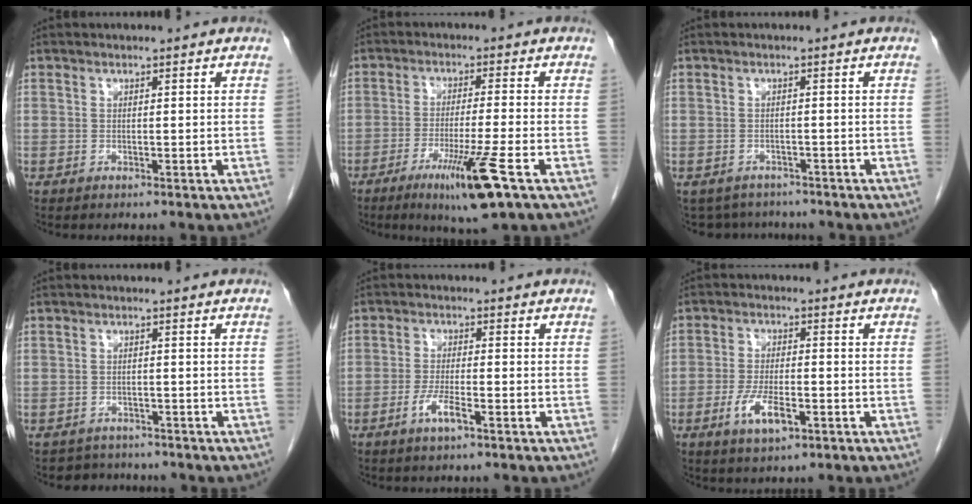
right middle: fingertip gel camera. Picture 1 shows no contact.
{"total": 9.3, "force": [-4.8, -0.6, 8.0], "torque": [-0.139, -0.027, -0.080]}
{"total": 5.6, "force": [-5.0, 2.7, 0.4], "torque": [-0.003, 0.002, -0.065]}
{"total": 3.2, "force": [-2.8, 1.4, -0.6], "torque": [0.005, 0.003, -0.044]}
{"total": 3.8, "force": [-2.0, 0.5, 3.3], "torque": [-0.067, -0.003, -0.038]}
{"total": 6.0, "force": [-2.6, 1.9, 5.1], "torque": [-0.102, -0.005, -0.041]}